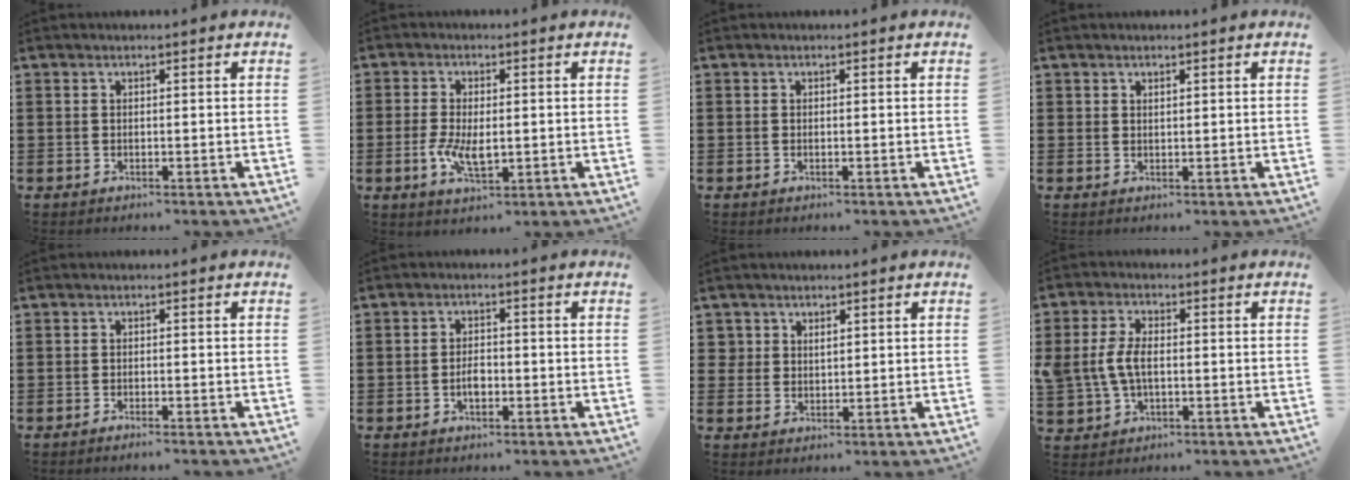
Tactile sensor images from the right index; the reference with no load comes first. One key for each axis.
{"total": 4.9, "fx": -0.8, "fy": 2.2, "fz": 4.3, "tx": -0.089, "ty": 0.001, "tz": -0.016}
{"total": 0.0}
{"total": 1.0, "fx": 0.9, "fy": 0.5, "fz": 0.2, "tx": -0.005, "ty": 0.001, "tz": 0.017}
{"total": 0.9, "fx": -0.8, "fy": 0.0, "fz": 0.3, "tx": -0.007, "ty": -0.002, "tz": -0.016}
{"total": 2.5, "fx": -0.7, "fy": 1.3, "fz": 2.0, "tx": -0.039, "ty": 0.004, "tz": -0.013}
{"total": 2.5, "fx": 1.7, "fy": 1.8, "fz": 0.4, "tx": -0.015, "ty": 0.010, "tz": 0.033}
{"total": 5.1, "fx": -0.3, "fy": 3.1, "fz": 4.1, "tx": -0.108, "ty": 0.000, "tz": -0.015}